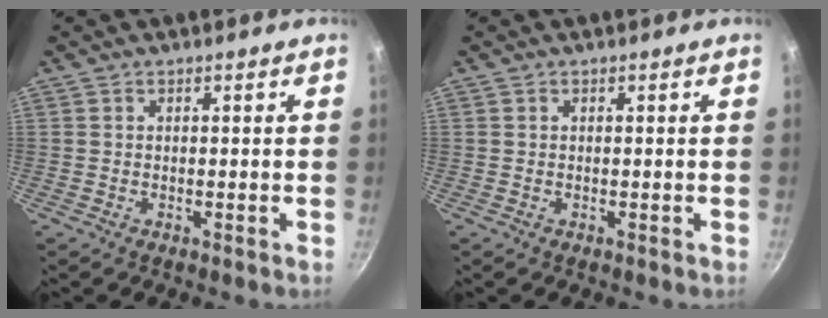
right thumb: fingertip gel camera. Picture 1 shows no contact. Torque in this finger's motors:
{"motor_torque": [-0.08, -0.08, 0.06, 0.00, 0.01]}